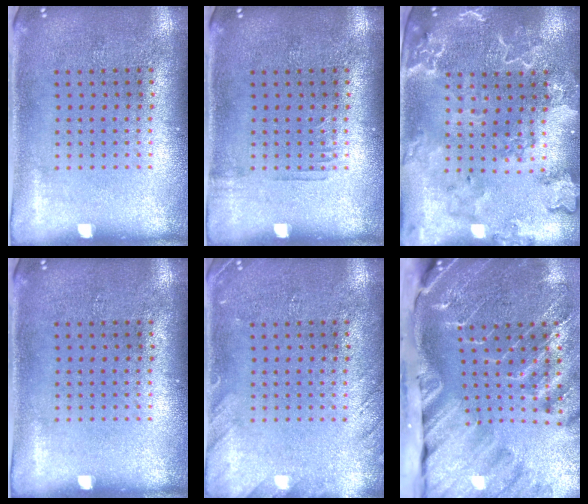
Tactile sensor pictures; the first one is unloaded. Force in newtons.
{"total": 0.6, "press": 0.6, "slide": 0.2}
{"total": 2.7, "press": 2.6, "slide": 0.8}
{"total": 0.0}
{"total": 1.6, "press": 1.6, "slide": 0.2}
{"total": 4.3, "press": 3.3, "slide": 2.8}